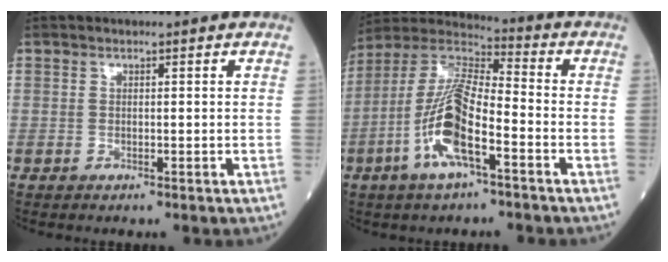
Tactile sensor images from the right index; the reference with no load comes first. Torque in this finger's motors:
{"motor_torque": [1.94, -0.20, 1.00, 0.21]}